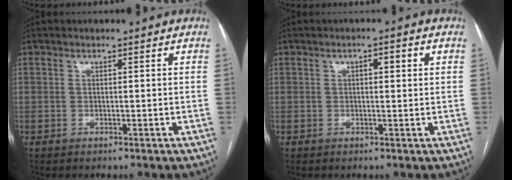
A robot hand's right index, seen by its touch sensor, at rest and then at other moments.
{"total": 2.2, "force": [0.6, 0.5, 2.1], "torque": [-0.034, 0.009, 0.009]}